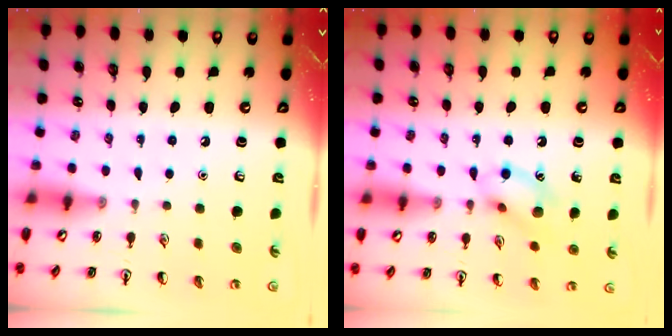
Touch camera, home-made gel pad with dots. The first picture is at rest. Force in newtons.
{"total": 9.9, "press": 9.9, "slide": 0.5}